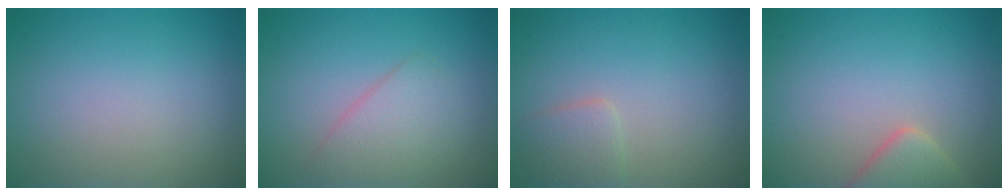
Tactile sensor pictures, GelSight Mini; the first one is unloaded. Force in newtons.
{"total": 2.8, "press": 2.7, "slide": 0.2}
{"total": 1.9, "press": 1.9, "slide": 0.1}
{"total": 3.0, "press": 2.9, "slide": 0.3}